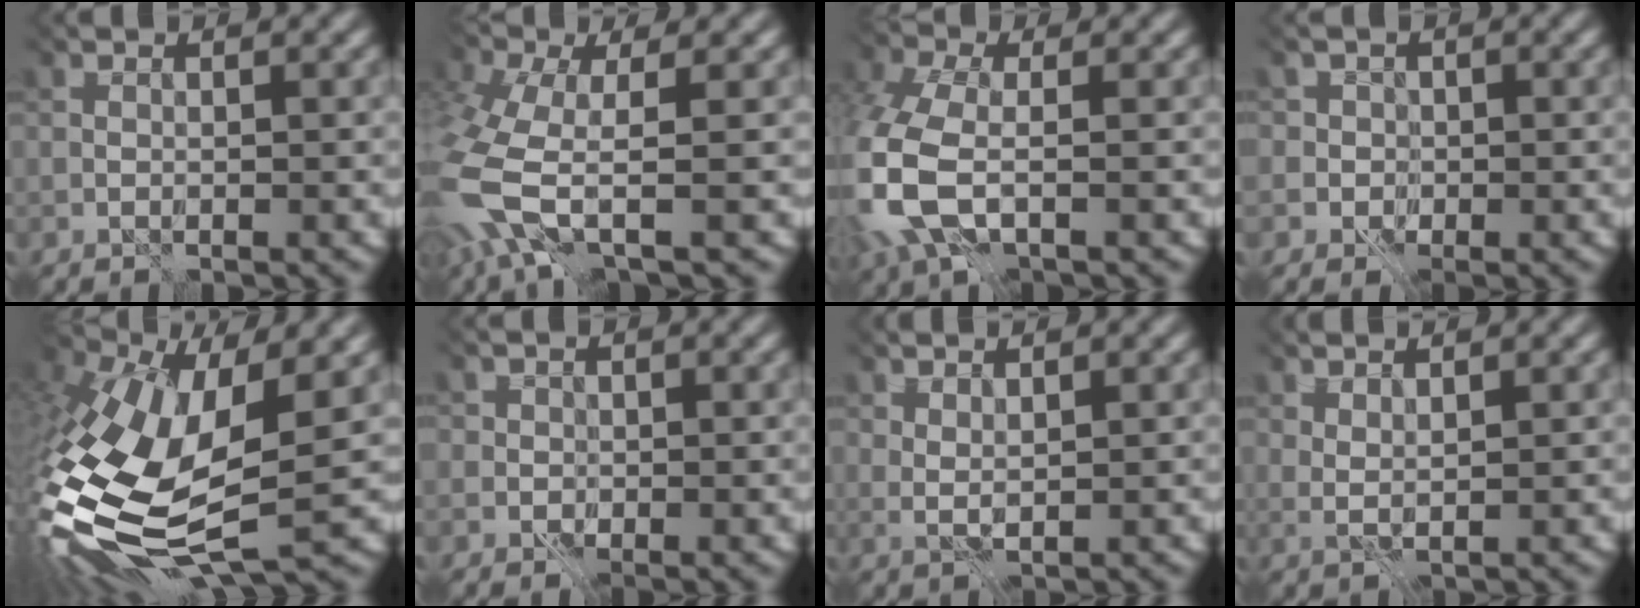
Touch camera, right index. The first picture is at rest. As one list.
[{"total": 7.8, "force": [-2.2, 3.7, 6.5], "torque": [-0.188, -0.022, -0.050]}, {"total": 7.0, "force": [-1.7, 4.2, 5.3], "torque": [-0.156, -0.009, -0.043]}, {"total": 2.2, "force": [0.5, 2.2, -0.1], "torque": [0.030, 0.015, -0.010]}, {"total": 16.2, "force": [-2.4, 8.5, 13.6], "torque": [-0.323, -0.053, -0.036]}, {"total": 1.0, "force": [0.2, 0.9, -0.4], "torque": [0.029, 0.004, -0.005]}, {"total": 1.1, "force": [1.1, -0.2, 0.2], "torque": [-0.010, -0.002, 0.023]}, {"total": 1.2, "force": [1.1, -0.3, 0.1], "torque": [-0.010, -0.002, 0.024]}]